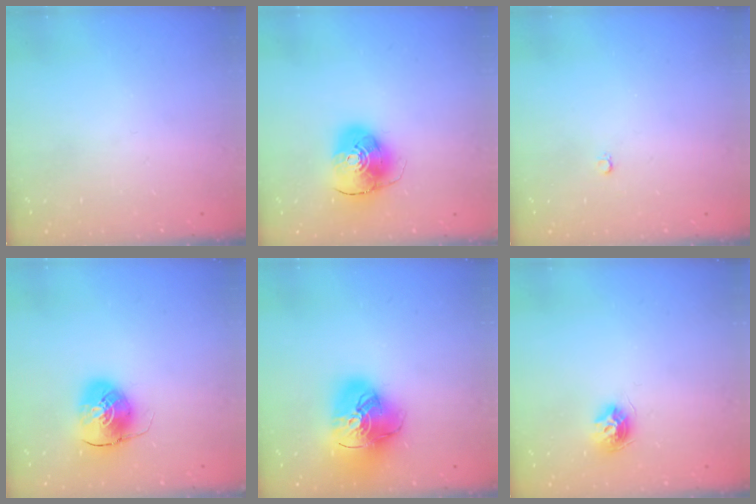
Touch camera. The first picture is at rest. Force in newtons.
{"total": 9.6, "press": 9.6, "slide": 1.2}
{"total": 2.0, "press": 2.0, "slide": 0.2}
{"total": 9.2, "press": 9.1, "slide": 1.4}
{"total": 20.2, "press": 20.1, "slide": 2.2}
{"total": 9.1, "press": 9.1, "slide": 0.3}